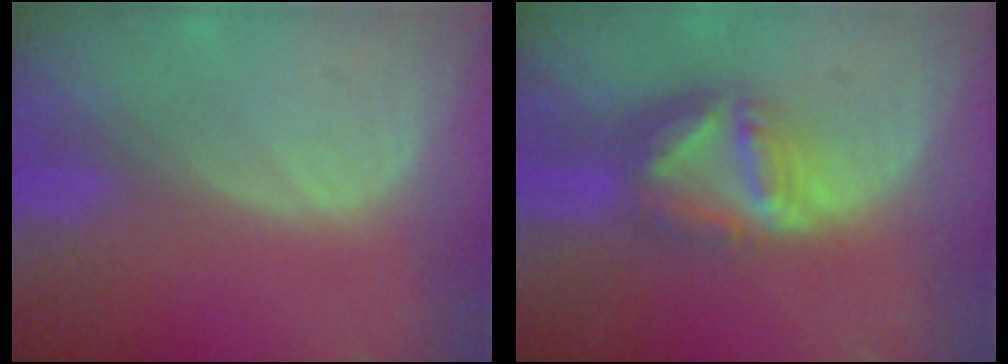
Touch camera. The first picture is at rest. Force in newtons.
{"total": 7.9, "press": 6.7, "slide": 4.1}